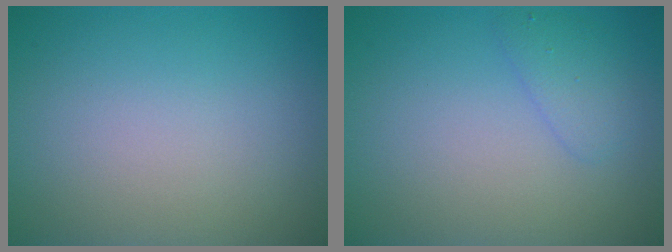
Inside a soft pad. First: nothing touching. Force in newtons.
{"total": 1.7, "press": 1.7, "slide": 0.1}